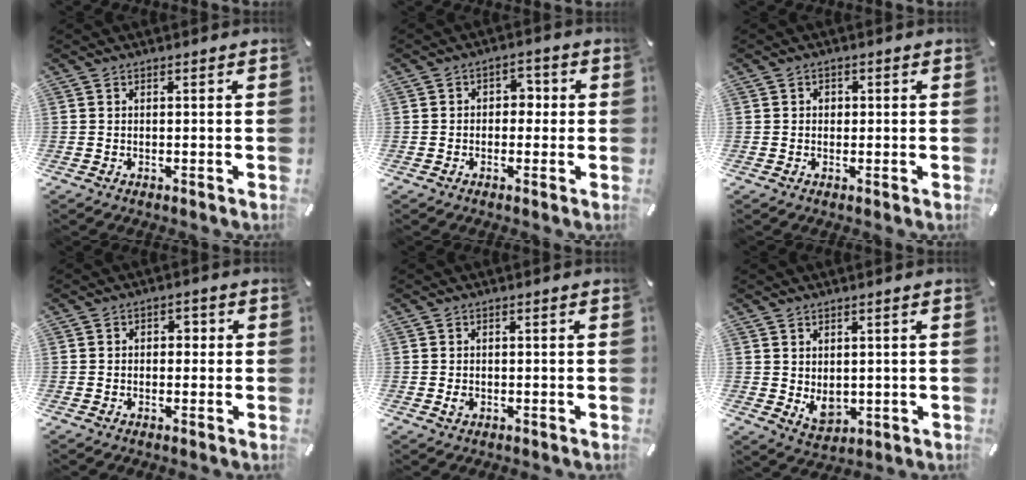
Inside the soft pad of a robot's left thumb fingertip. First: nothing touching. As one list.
[{"total": 3.7, "force": [-0.8, 2.8, 2.1], "torque": [-0.025, 0.009, -0.024]}, {"total": 1.5, "force": [-0.1, 1.4, 0.5], "torque": [-0.004, 0.003, -0.008]}, {"total": 2.3, "force": [-0.5, 1.8, 1.3], "torque": [-0.017, 0.008, -0.016]}, {"total": 1.2, "force": [-0.2, 0.9, 0.7], "torque": [-0.012, 0.004, -0.004]}, {"total": 4.7, "force": [0.7, 3.8, 2.6], "torque": [-0.031, -0.007, 0.015]}]